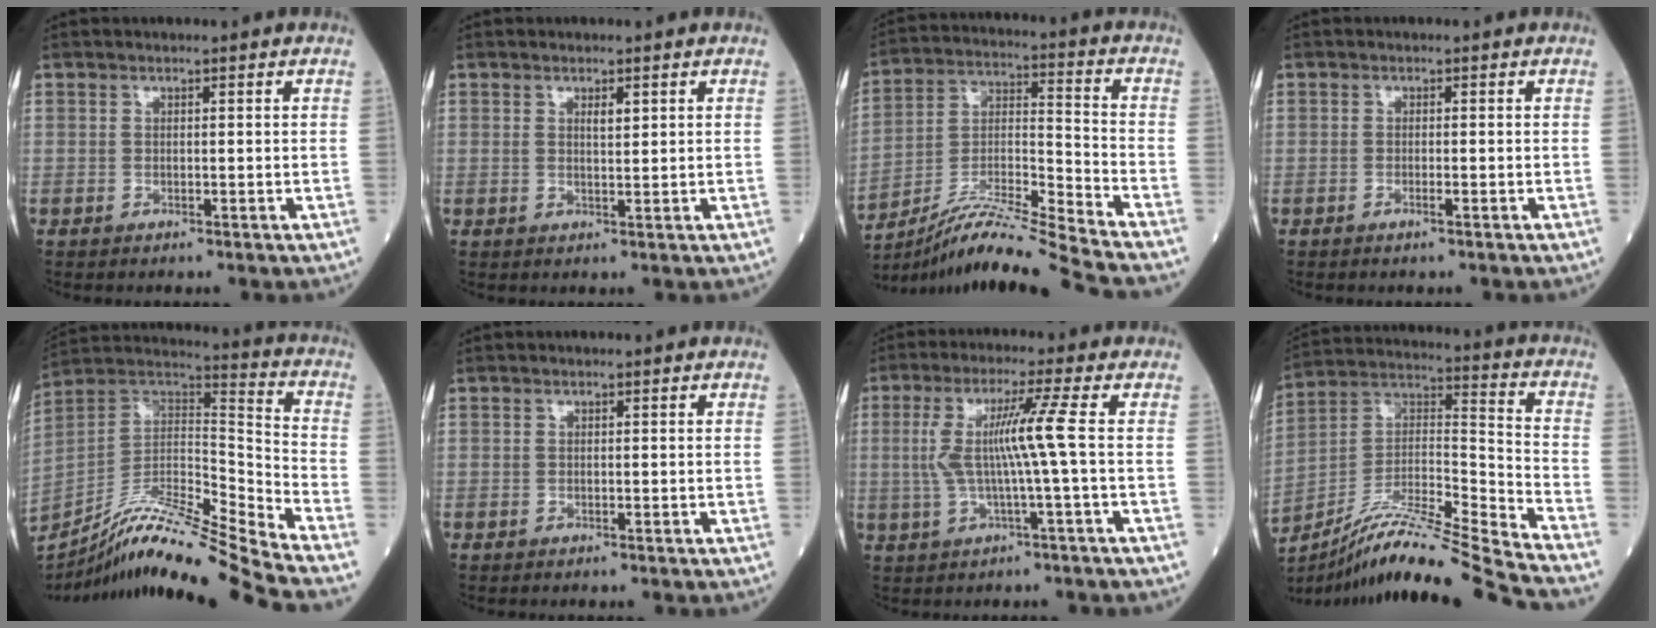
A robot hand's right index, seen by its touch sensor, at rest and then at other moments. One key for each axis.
{"total": 1.7, "fx": 0.8, "fy": 0.4, "fz": 1.4, "tx": -0.025, "ty": -0.001, "tz": 0.014}
{"total": 17.2, "fx": -15.7, "fy": -3.0, "fz": 6.3, "tx": -0.113, "ty": 0.002, "tz": -0.276}
{"total": 0.9, "fx": -0.5, "fy": 0.0, "fz": 0.7, "tx": -0.015, "ty": -0.001, "tz": -0.008}
{"total": 20.7, "fx": -18.3, "fy": -2.3, "fz": 9.3, "tx": -0.179, "ty": 0.000, "tz": -0.326}
{"total": 0.0}
{"total": 7.4, "fx": 0.2, "fy": -1.3, "fz": 7.3, "tx": -0.152, "ty": 0.010, "tz": 0.009}
{"total": 21.0, "fx": -18.6, "fy": -1.9, "fz": 9.5, "tx": -0.189, "ty": -0.001, "tz": -0.326}